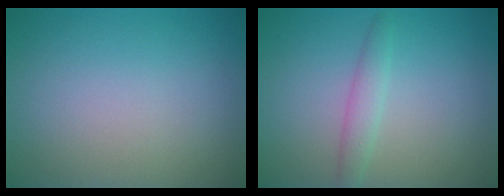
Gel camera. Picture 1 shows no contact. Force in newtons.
{"total": 1.8, "press": 1.8, "slide": 0.1}